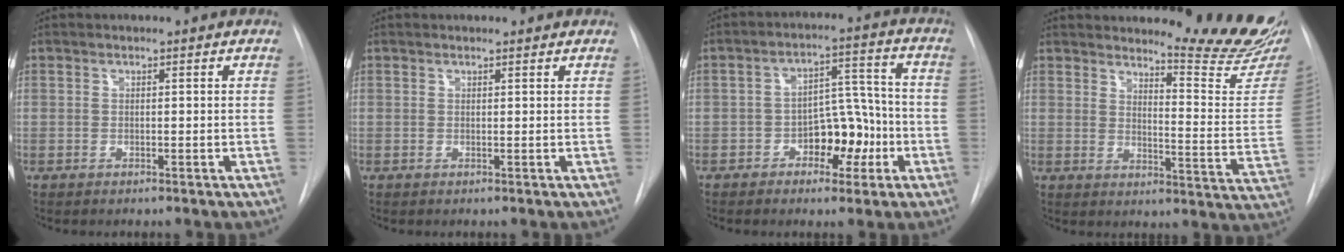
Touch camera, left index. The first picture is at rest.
{"total": 2.1, "force": [2.1, 0.3, 0.4], "torque": [-0.012, 0.014, 0.021]}
{"total": 6.5, "force": [-3.0, 3.8, 4.4], "torque": [-0.058, 0.027, -0.047]}
{"total": 15.0, "force": [14.4, -0.4, 4.3], "torque": [-0.054, -0.123, 0.164]}